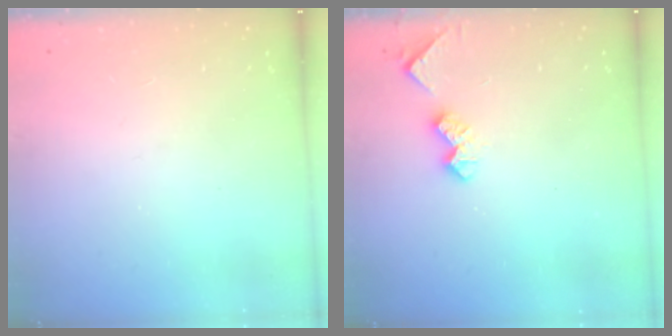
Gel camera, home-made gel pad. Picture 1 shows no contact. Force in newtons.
{"total": 5.6, "press": 5.6, "slide": 0.7}